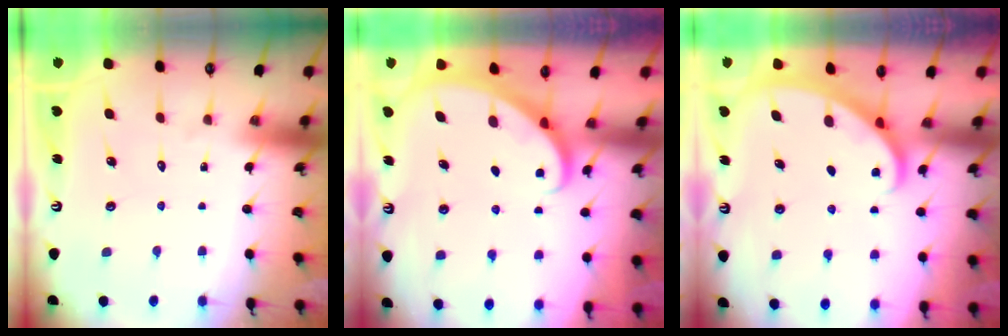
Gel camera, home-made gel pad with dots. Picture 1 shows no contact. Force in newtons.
{"total": 2.8, "press": 2.8, "slide": 0.2}
{"total": 2.3, "press": 2.3, "slide": 0.2}